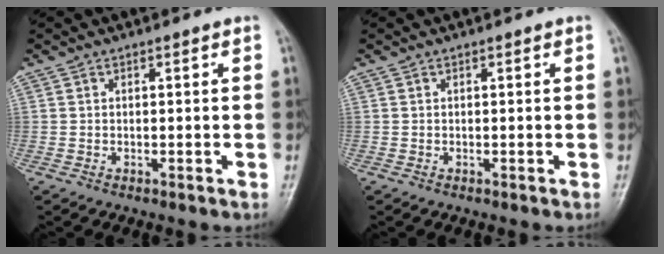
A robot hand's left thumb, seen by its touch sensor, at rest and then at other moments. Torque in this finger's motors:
{"motor_torque": [0.00, 0.00, -0.10, 0.09, 0.00]}